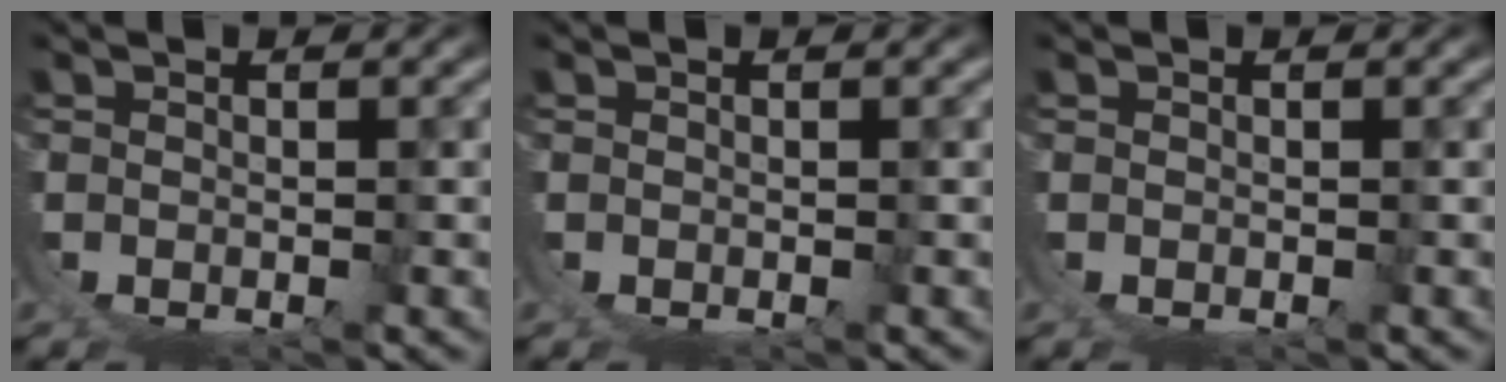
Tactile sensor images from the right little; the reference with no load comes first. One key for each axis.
{"total": 0.0}
{"total": 0.0}